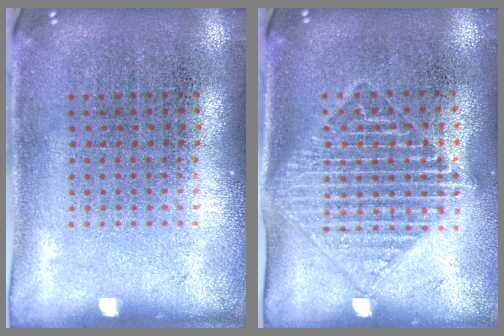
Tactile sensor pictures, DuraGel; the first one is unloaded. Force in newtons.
{"total": 1.6, "press": 1.4, "slide": 0.8}